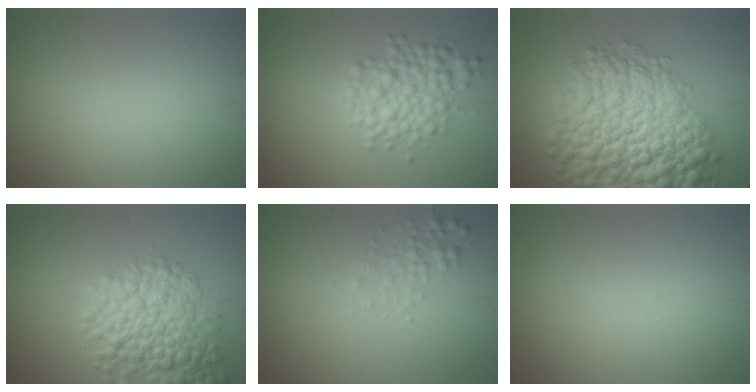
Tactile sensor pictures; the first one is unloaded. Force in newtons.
{"total": 4.3, "press": 4.3, "slide": 0.1}
{"total": 12.9, "press": 12.9, "slide": 0.5}
{"total": 6.2, "press": 6.2, "slide": 0.2}
{"total": 1.5, "press": 1.5, "slide": 0.1}
{"total": 0.0}